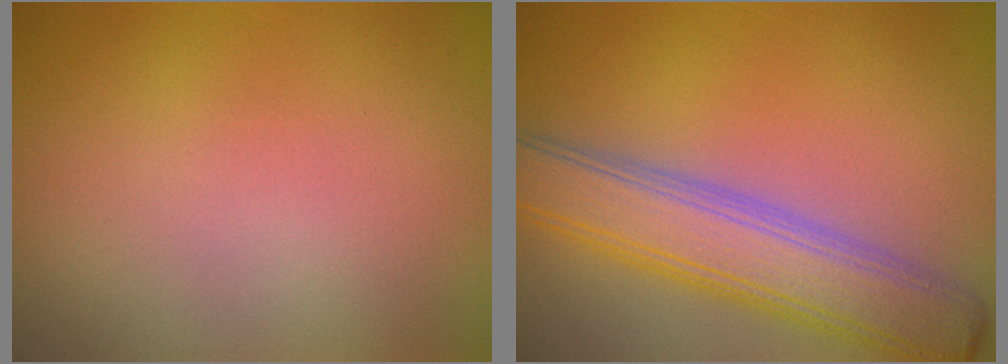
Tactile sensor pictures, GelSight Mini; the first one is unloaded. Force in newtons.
{"total": 6.7, "press": 6.7, "slide": 0.3}